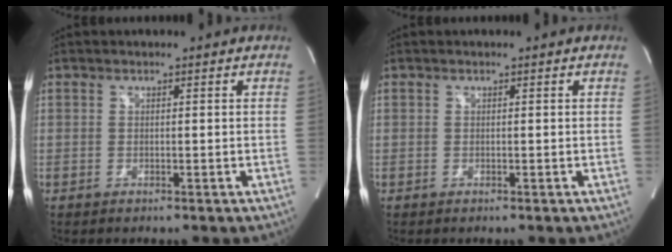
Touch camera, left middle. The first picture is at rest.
{"total": 0.0}